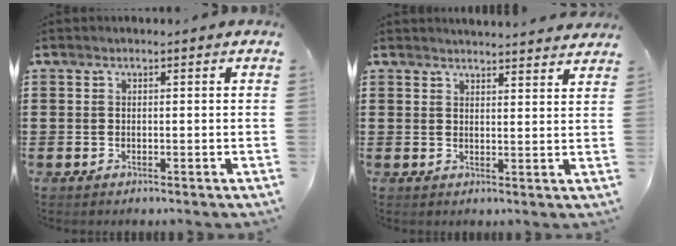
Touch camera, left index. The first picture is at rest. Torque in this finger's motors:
{"motor_torque": [1.07, -1.06, 0.12, 0.04]}